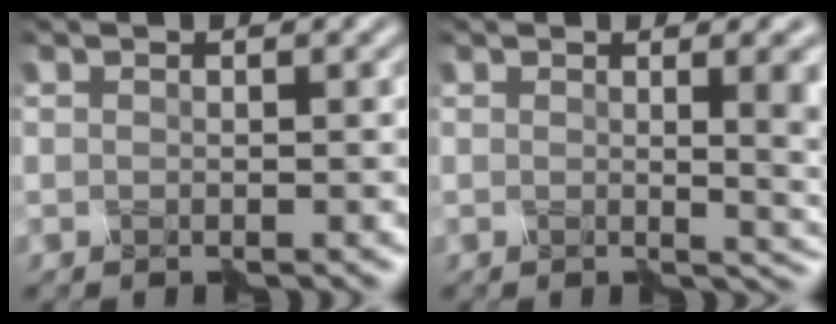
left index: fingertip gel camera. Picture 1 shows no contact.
{"total": 6.4, "force": [0.4, 2.6, 5.8], "torque": [-0.033, 0.001, 0.002]}